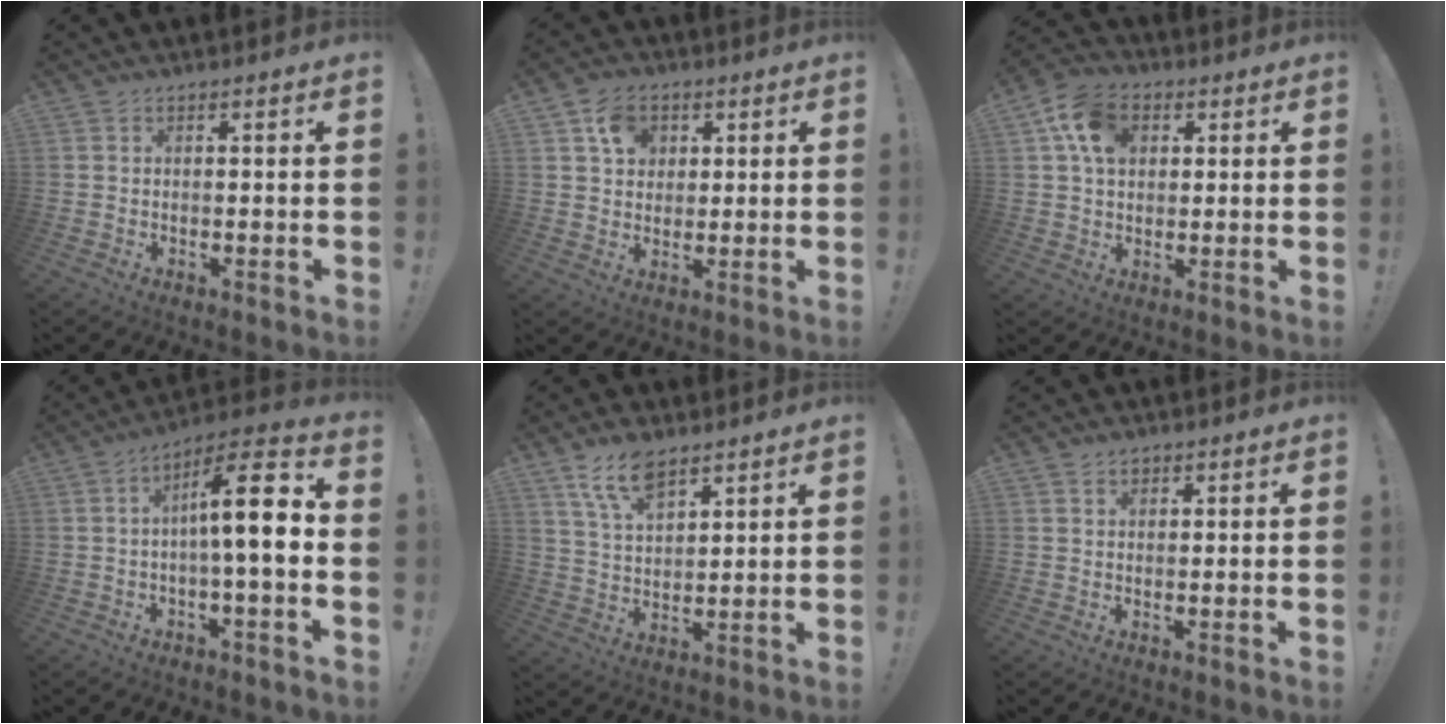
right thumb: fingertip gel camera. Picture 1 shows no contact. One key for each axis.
{"total": 8.4, "fx": 3.6, "fy": 6.8, "fz": 3.4, "tx": -0.046, "ty": -0.008, "tz": 0.067}
{"total": 11.6, "fx": 4.0, "fy": 8.7, "fz": 6.6, "tx": -0.115, "ty": 0.006, "tz": 0.081}
{"total": 13.3, "fx": 0.4, "fy": 2.6, "fz": 13.1, "tx": -0.208, "ty": -0.002, "tz": -0.003}
{"total": 9.9, "fx": 6.8, "fy": 4.4, "fz": 5.7, "tx": -0.112, "ty": -0.026, "tz": 0.129}
{"total": 1.5, "fx": 1.0, "fy": 1.1, "fz": 0.5, "tx": -0.002, "ty": -0.003, "tz": 0.017}